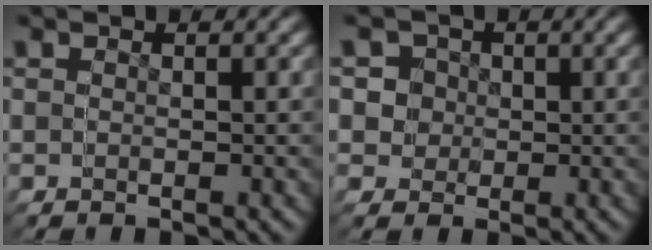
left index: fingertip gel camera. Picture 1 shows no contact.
{"total": 6.9, "force": [1.5, 6.6, 1.3], "torque": [-0.027, -0.020, 0.032]}